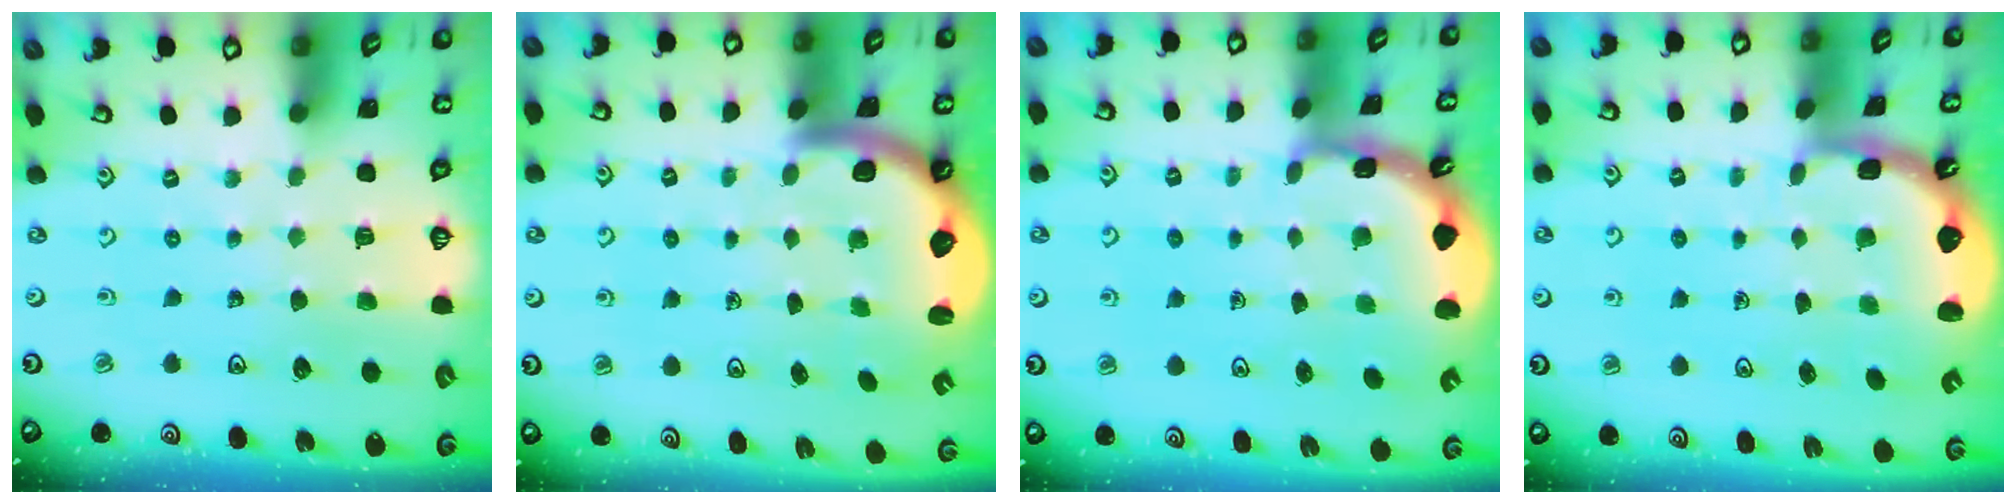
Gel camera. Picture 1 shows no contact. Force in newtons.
{"total": 3.1, "press": 3.1, "slide": 0.5}
{"total": 2.8, "press": 2.8, "slide": 0.2}
{"total": 2.5, "press": 1.7, "slide": 1.8}